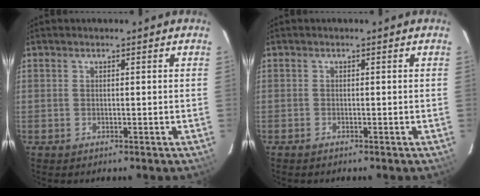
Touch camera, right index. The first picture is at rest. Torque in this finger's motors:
{"motor_torque": [0.05, 0.02, -0.06, -0.01]}